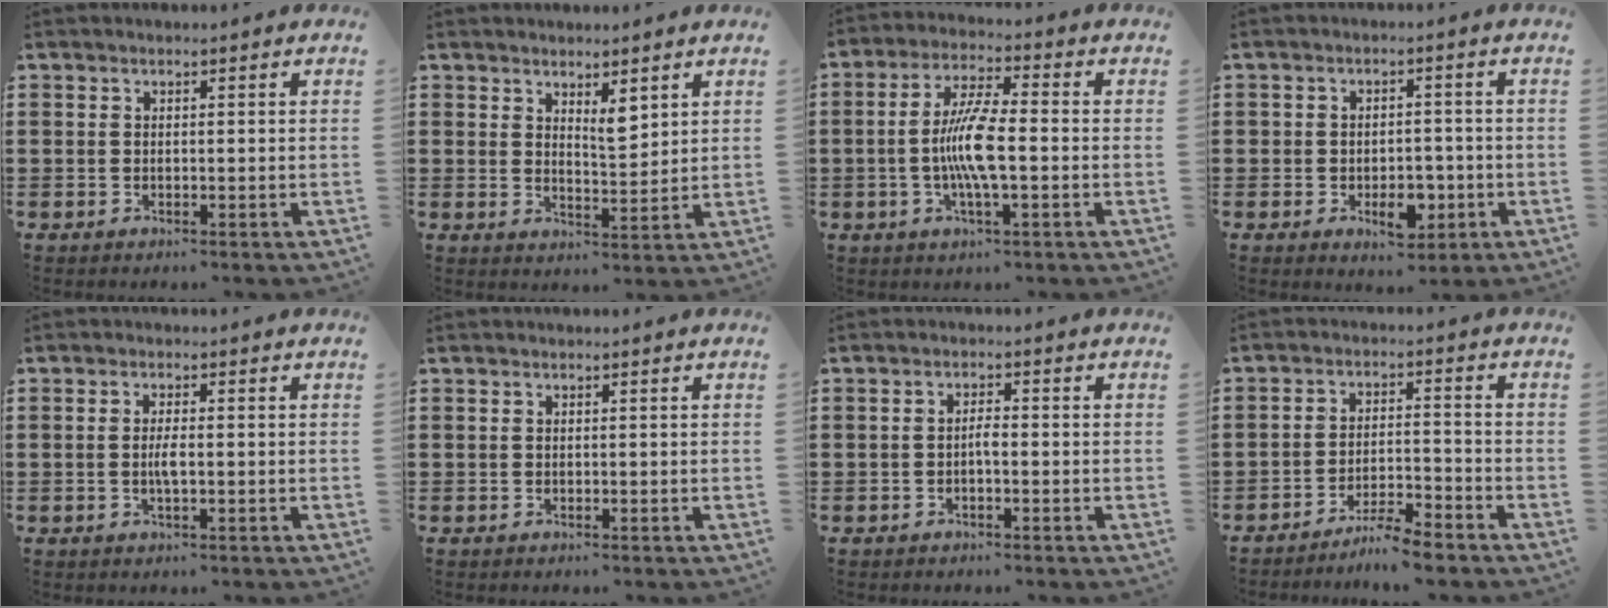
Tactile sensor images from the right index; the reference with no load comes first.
{"total": 4.0, "force": [3.0, 1.3, 2.4], "torque": [-0.037, -0.005, 0.050]}
{"total": 8.0, "force": [-1.2, 1.8, 7.7], "torque": [-0.162, -0.007, -0.030]}
{"total": 5.8, "force": [-2.0, 3.6, 4.1], "torque": [-0.051, 0.005, -0.035]}
{"total": 2.5, "force": [-0.4, 0.4, 2.4], "torque": [-0.052, -0.005, -0.010]}
{"total": 0.0}
{"total": 1.6, "force": [-0.5, 0.3, 1.4], "torque": [-0.035, -0.001, -0.012]}
{"total": 5.0, "force": [-4.6, -0.3, 1.7], "torque": [-0.040, -0.007, -0.092]}